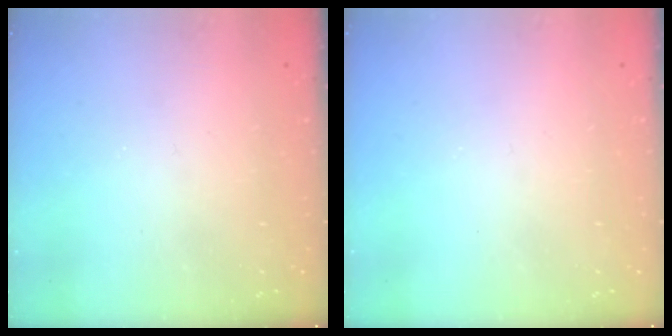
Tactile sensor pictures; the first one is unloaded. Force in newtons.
{"total": 0.0}